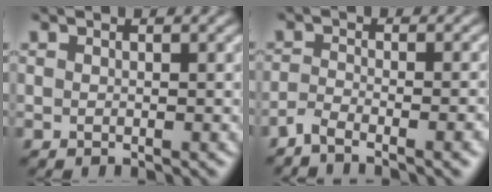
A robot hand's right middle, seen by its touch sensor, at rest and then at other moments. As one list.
[{"total": 4.8, "force": [-3.3, 1.2, 3.3], "torque": [-0.052, -0.008, -0.066]}]